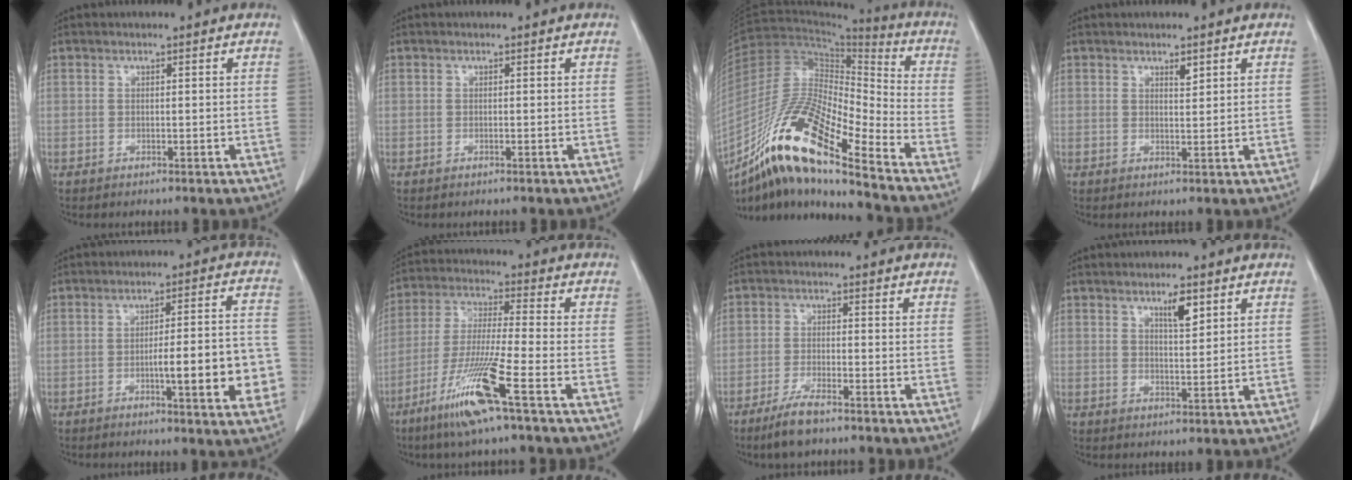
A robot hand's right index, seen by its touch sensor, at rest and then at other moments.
{"total": 0.0}
{"total": 18.8, "force": [-12.6, 2.3, 13.7], "torque": [-0.270, -0.008, -0.227]}
{"total": 1.3, "force": [0.9, 0.3, 0.9], "torque": [-0.018, -0.006, 0.017]}
{"total": 11.7, "force": [-3.3, 1.7, 11.1], "torque": [-0.143, 0.017, -0.040]}
{"total": 12.5, "force": [-6.7, -0.9, 10.5], "torque": [-0.214, -0.033, -0.133]}
{"total": 5.3, "force": [-3.9, 0.9, 3.4], "torque": [-0.077, -0.010, -0.069]}
{"total": 3.7, "force": [2.2, 0.7, 2.8], "torque": [-0.050, -0.003, 0.038]}